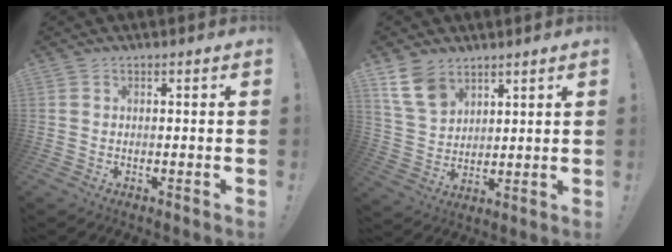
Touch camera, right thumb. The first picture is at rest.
{"total": 11.2, "force": [7.2, 6.9, 5.2], "torque": [-0.096, -0.031, 0.143]}